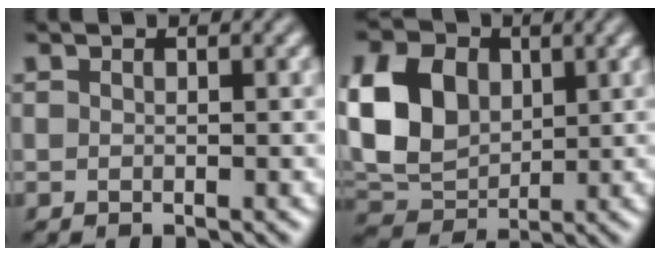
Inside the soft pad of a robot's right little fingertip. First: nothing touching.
{"total": 7.9, "force": [1.5, 5.8, 5.2], "torque": [-0.120, 0.006, 0.021]}